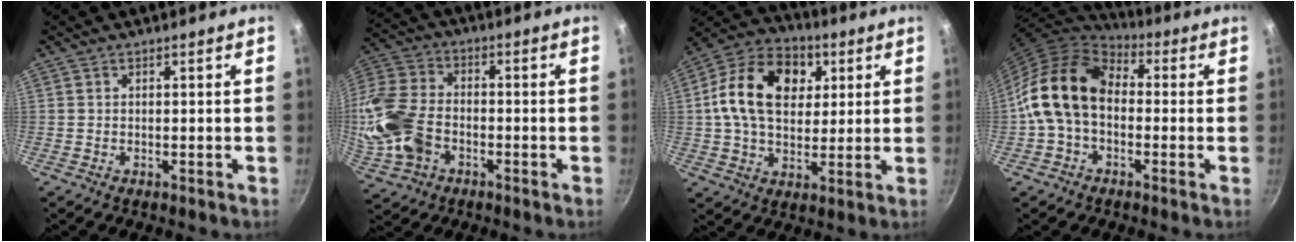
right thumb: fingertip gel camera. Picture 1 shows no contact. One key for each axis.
{"total": 16.7, "fx": -3.9, "fy": 11.6, "fz": 11.3, "tx": -0.246, "ty": 0.028, "tz": -0.083}
{"total": 18.3, "fx": 4.4, "fy": 12.8, "fz": 12.3, "tx": -0.182, "ty": 0.012, "tz": 0.060}
{"total": 15.1, "fx": -0.5, "fy": 10.6, "fz": 10.8, "tx": -0.175, "ty": 0.040, "tz": -0.027}